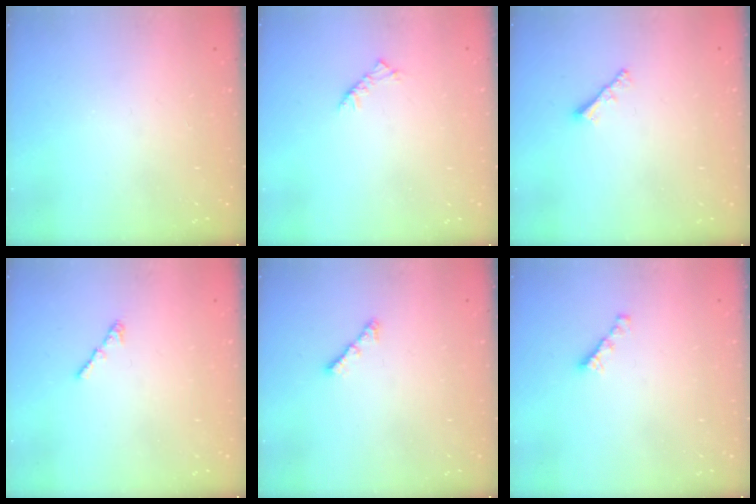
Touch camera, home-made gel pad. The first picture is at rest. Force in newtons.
{"total": 2.5, "press": 2.4, "slide": 0.7}
{"total": 2.0, "press": 2.0, "slide": 0.5}
{"total": 1.3, "press": 1.2, "slide": 0.6}
{"total": 3.0, "press": 2.9, "slide": 0.6}
{"total": 2.7, "press": 2.7, "slide": 0.2}